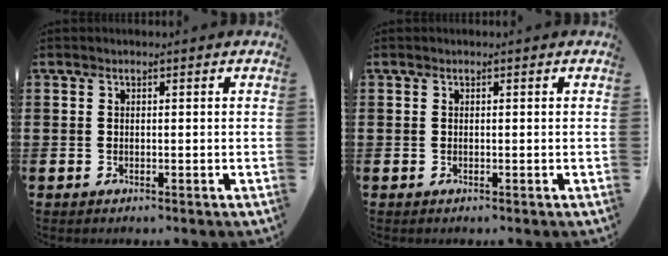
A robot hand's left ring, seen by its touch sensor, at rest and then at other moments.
{"total": 0.0}